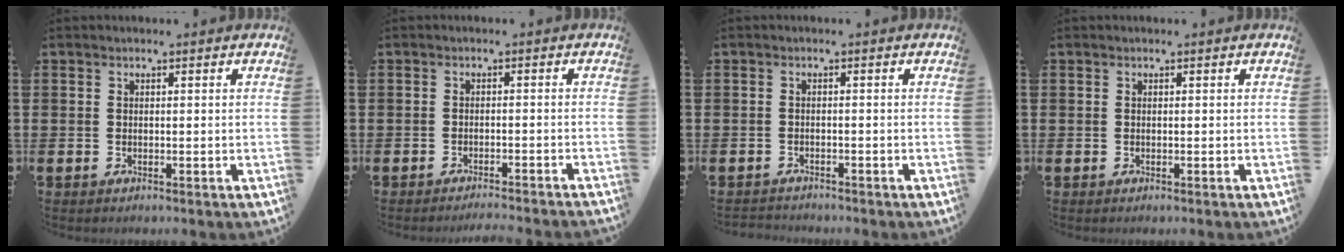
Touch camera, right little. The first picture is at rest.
{"total": 1.5, "force": [-1.5, -0.3, 0.2], "torque": [-0.003, 0.003, -0.029]}
{"total": 1.0, "force": [-1.0, 0.1, -0.1], "torque": [-0.001, 0.002, -0.021]}
{"total": 0.0}